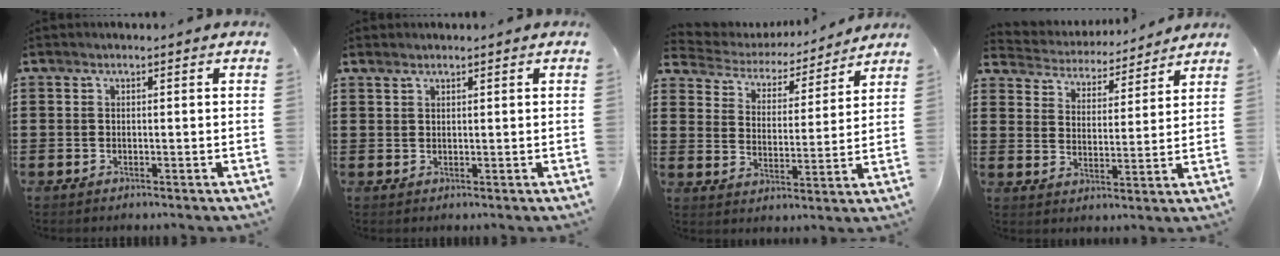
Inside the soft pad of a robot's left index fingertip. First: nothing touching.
{"total": 1.0, "force": [0.9, 0.3, 0.3], "torque": [-0.007, 0.001, 0.018]}
{"total": 3.8, "force": [3.7, 0.8, 0.3], "torque": [-0.031, -0.029, 0.056]}
{"total": 4.1, "force": [4.1, 0.3, -0.2], "torque": [-0.022, -0.031, 0.065]}